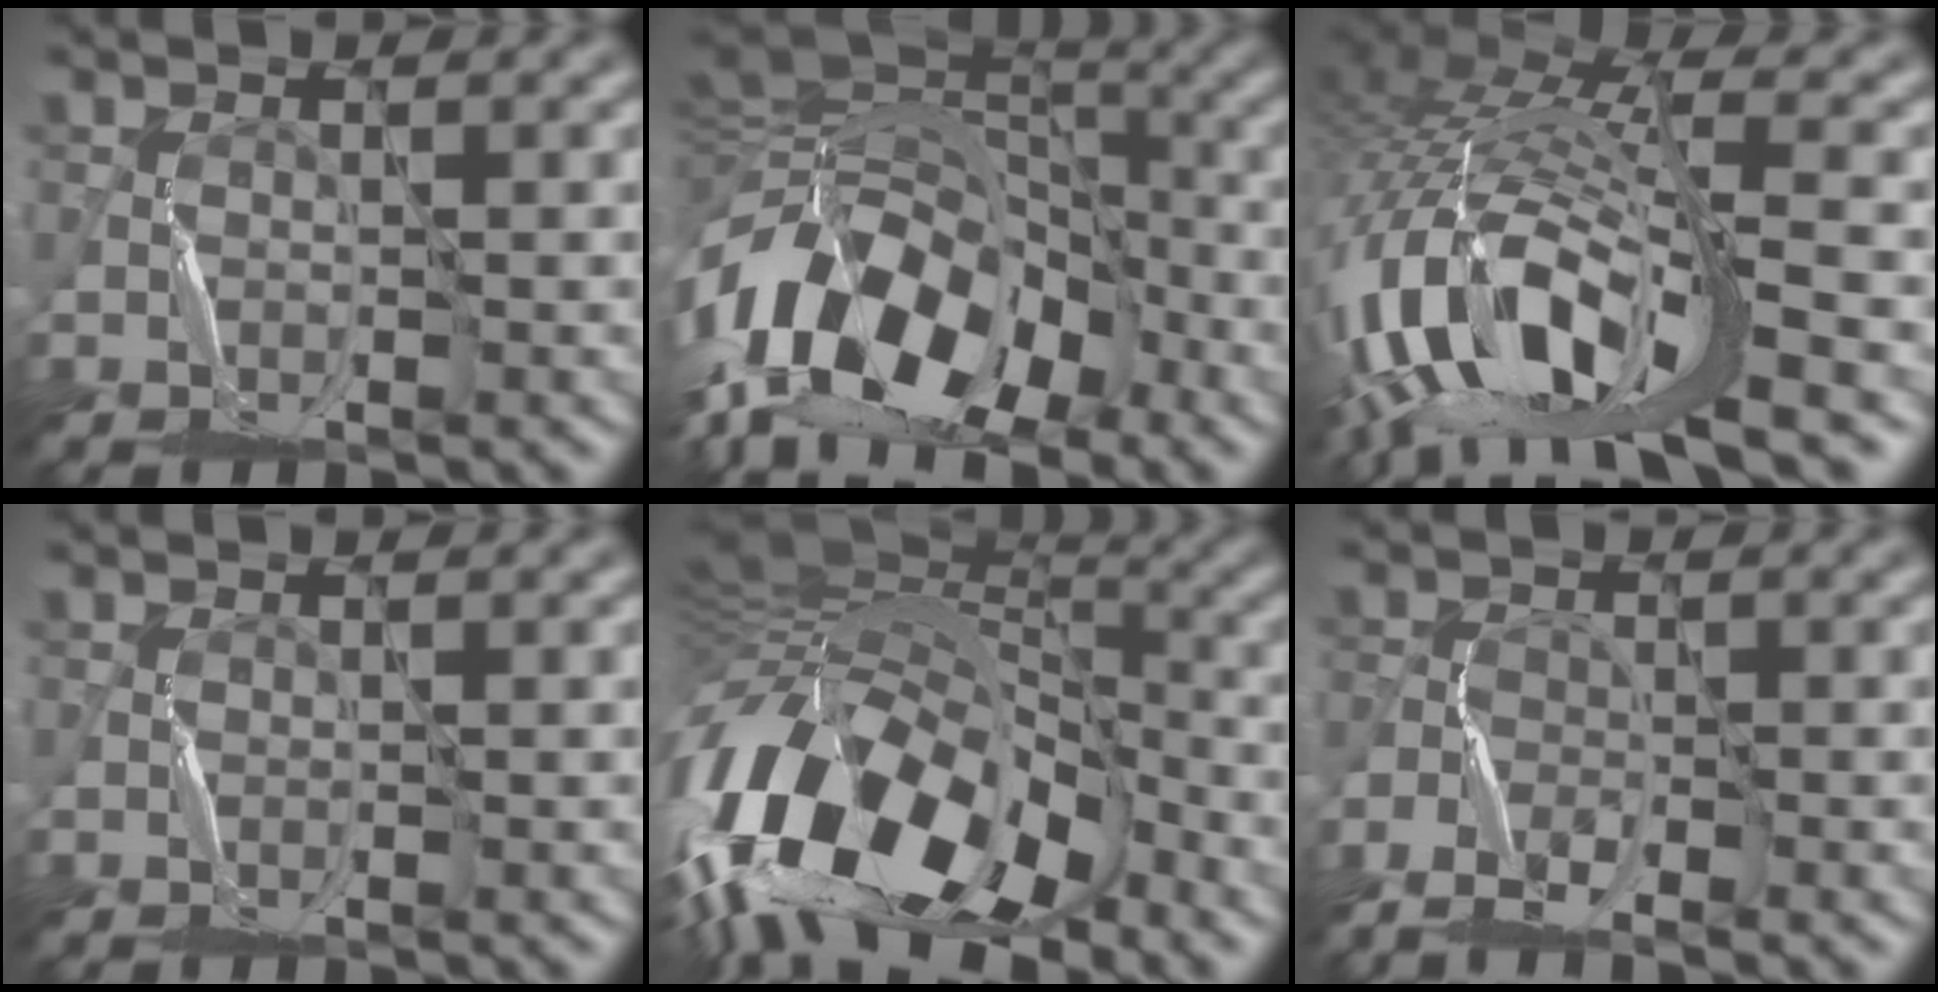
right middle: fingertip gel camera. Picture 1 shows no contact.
{"total": 15.0, "force": [-7.8, 8.6, 9.5], "torque": [-0.174, 0.005, -0.145]}
{"total": 15.1, "force": [-6.4, 6.1, 12.3], "torque": [-0.285, -0.016, -0.099]}
{"total": 0.0}
{"total": 17.6, "force": [-7.1, 9.8, 12.8], "torque": [-0.247, -0.023, -0.114]}
{"total": 4.0, "force": [-3.3, 1.1, 1.9], "torque": [-0.040, -0.016, -0.072]}